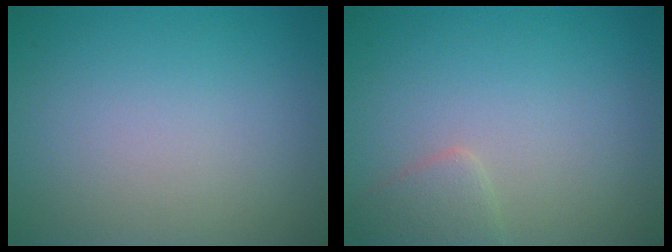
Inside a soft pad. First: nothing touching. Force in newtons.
{"total": 1.7, "press": 1.7, "slide": 0.1}